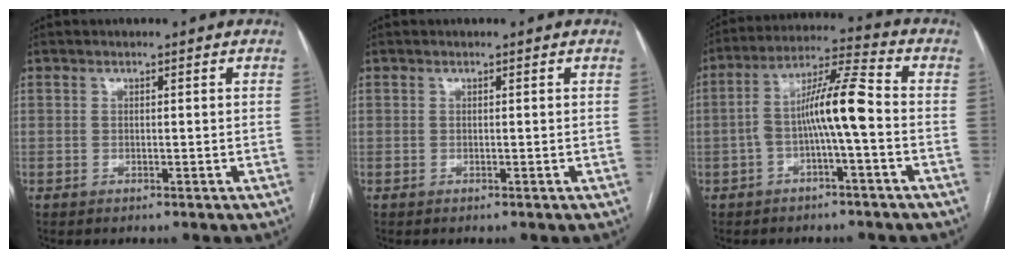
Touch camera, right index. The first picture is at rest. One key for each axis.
{"total": 0.0}
{"total": 9.4, "fx": -1.8, "fy": 0.7, "fz": 9.2, "tx": -0.169, "ty": 0.032, "tz": -0.034}